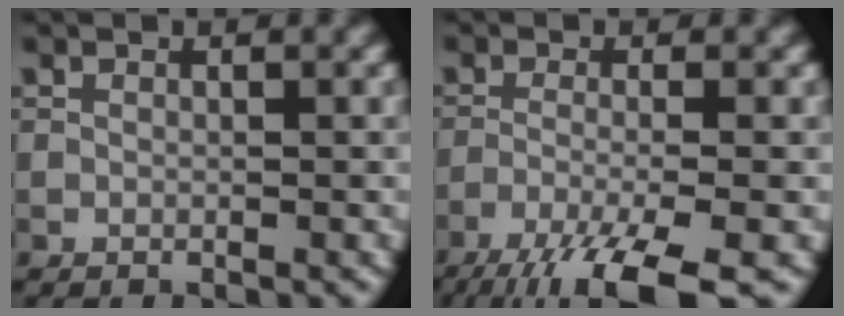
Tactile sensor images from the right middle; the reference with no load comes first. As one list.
[{"total": 8.3, "force": [-5.5, 1.7, 5.9], "torque": [-0.093, -0.015, -0.104]}]